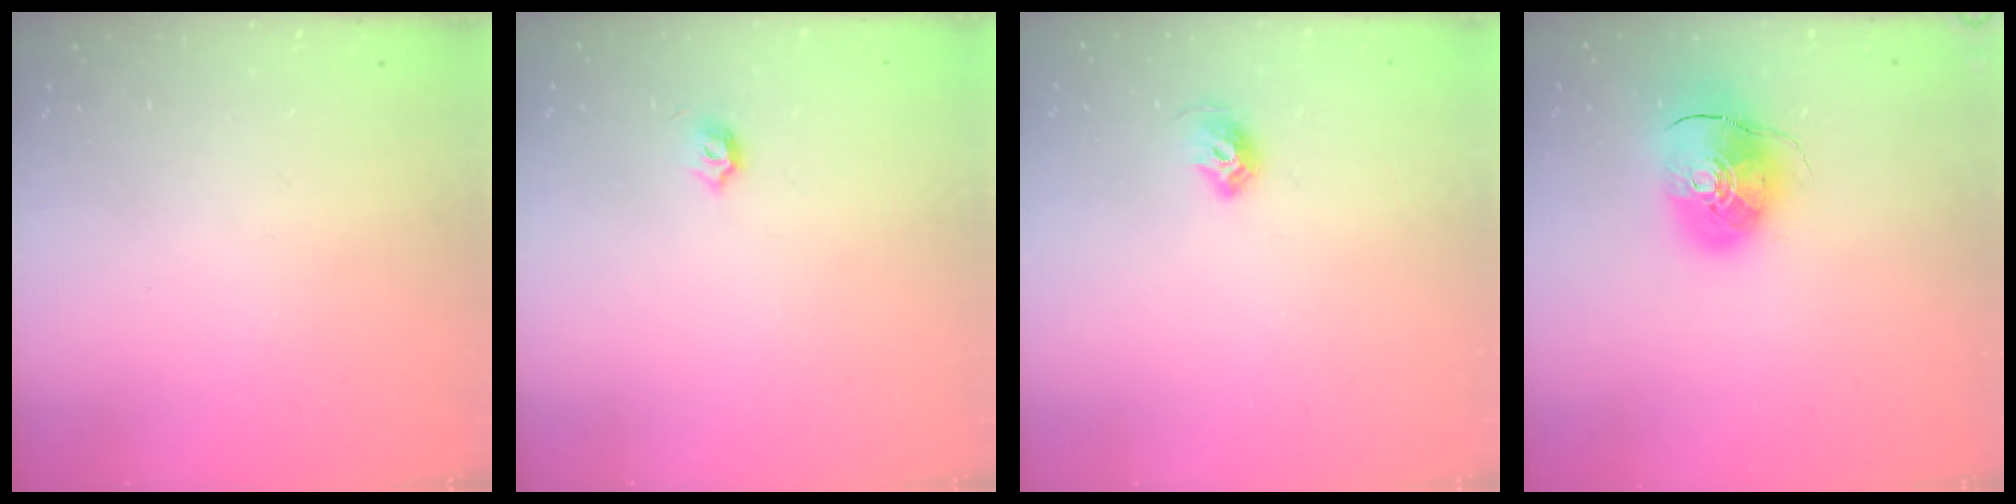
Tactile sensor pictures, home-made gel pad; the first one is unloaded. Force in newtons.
{"total": 3.9, "press": 3.8, "slide": 0.7}
{"total": 7.3, "press": 7.3, "slide": 0.8}
{"total": 10.9, "press": 10.7, "slide": 1.6}